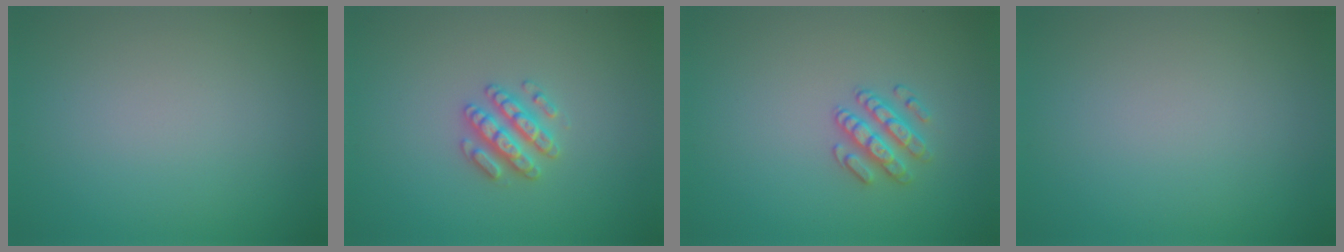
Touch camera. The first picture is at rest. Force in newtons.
{"total": 2.6, "press": 2.5, "slide": 0.4}
{"total": 2.5, "press": 2.4, "slide": 0.6}
{"total": 0.0}